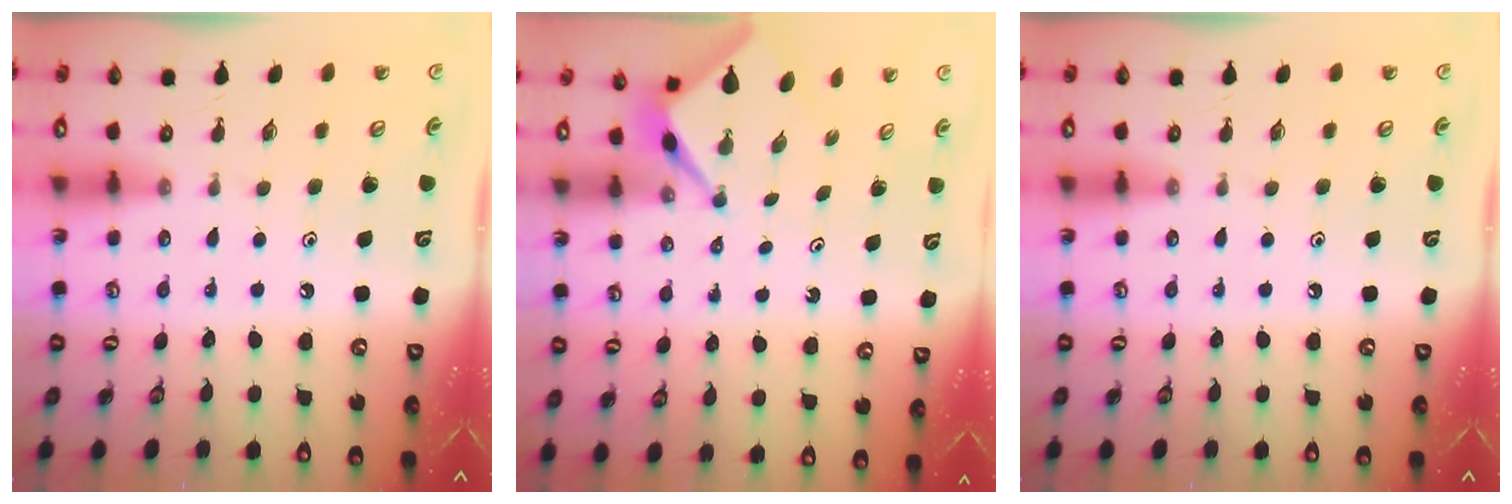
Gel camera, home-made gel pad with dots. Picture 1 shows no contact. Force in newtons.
{"total": 2.6, "press": 2.6, "slide": 0.2}
{"total": 0.0}